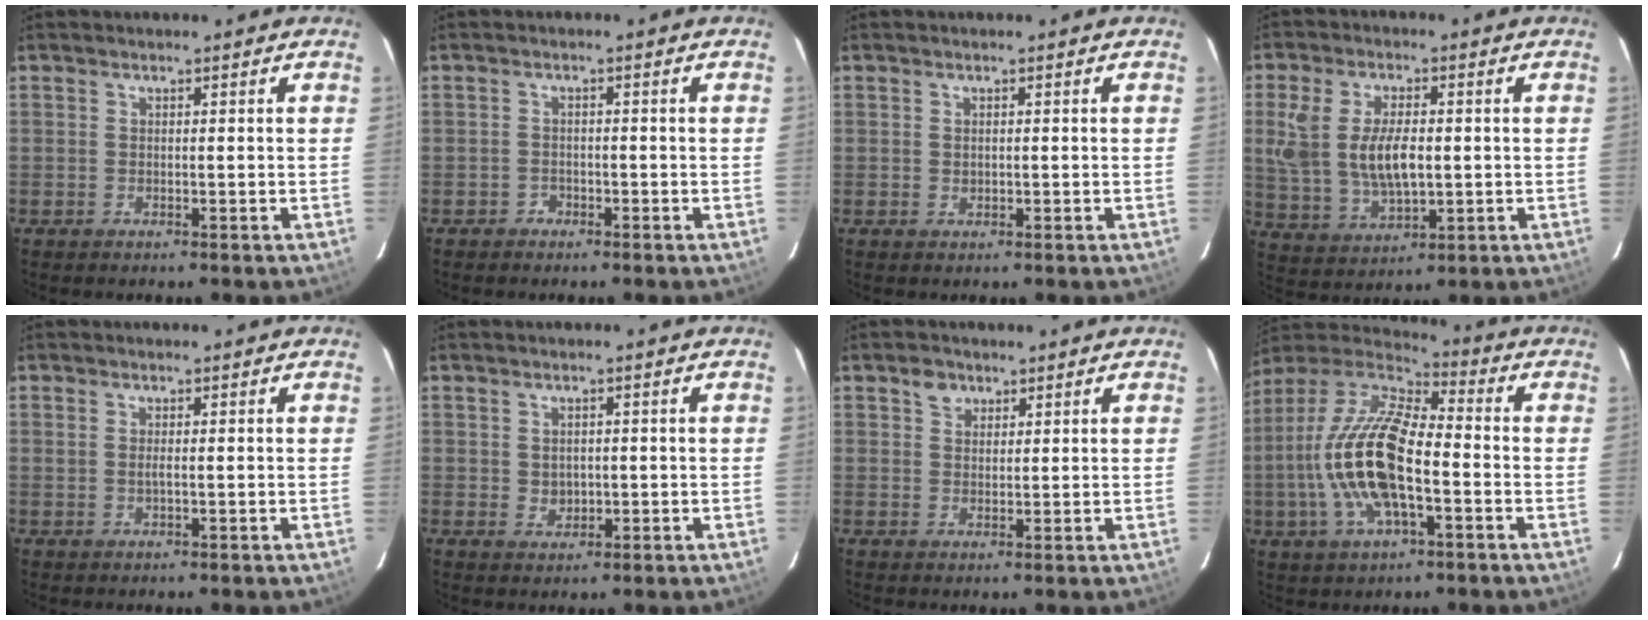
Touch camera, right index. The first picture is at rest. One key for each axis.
{"total": 1.9, "fx": -1.4, "fy": 1.3, "fz": 0.0, "tx": -0.004, "ty": 0.004, "tz": -0.023}
{"total": 0.9, "fx": 0.2, "fy": 0.7, "fz": 0.6, "tx": -0.010, "ty": 0.001, "tz": 0.004}
{"total": 11.9, "fx": 0.6, "fy": 6.2, "fz": 10.1, "tx": -0.207, "ty": 0.001, "tz": 0.023}
{"total": 1.2, "fx": 0.1, "fy": 0.3, "fz": 1.2, "tx": -0.024, "ty": -0.001, "tz": 0.000}
{"total": 2.7, "fx": 0.1, "fy": 2.4, "fz": 1.3, "tx": -0.021, "ty": 0.002, "tz": 0.006}
{"total": 2.8, "fx": 1.7, "fy": 2.1, "fz": 0.8, "tx": -0.010, "ty": 0.009, "tz": 0.029}
{"total": 19.2, "fx": -3.7, "fy": 7.5, "fz": 17.3, "tx": -0.350, "ty": -0.003, "tz": -0.078}